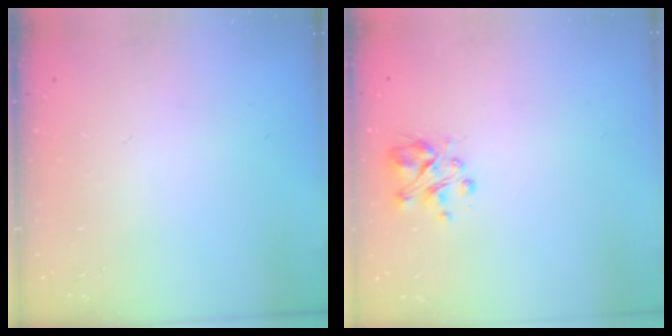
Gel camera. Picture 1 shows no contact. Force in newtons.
{"total": 3.2, "press": 3.1, "slide": 0.8}